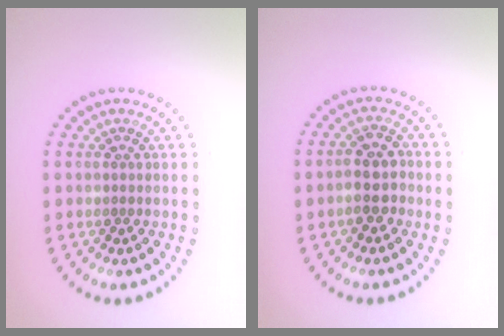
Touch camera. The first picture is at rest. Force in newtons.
{"total": 3.0, "press": 2.8, "slide": 0.9}